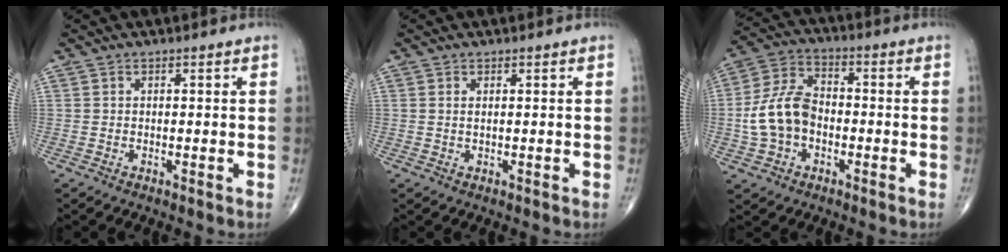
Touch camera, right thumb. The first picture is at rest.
{"total": 0.6, "force": [0.2, 0.2, 0.6], "torque": [-0.013, 0.000, 0.005]}
{"total": 11.2, "force": [-1.9, 7.8, 7.9], "torque": [-0.148, 0.036, -0.043]}